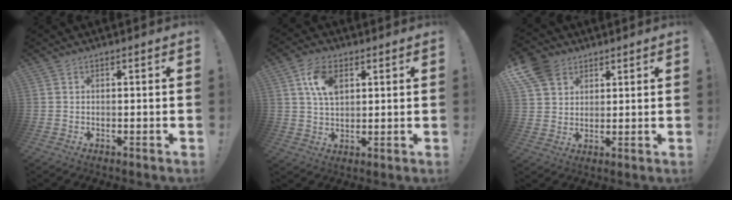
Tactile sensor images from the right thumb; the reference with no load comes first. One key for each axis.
{"total": 9.3, "fx": 3.7, "fy": 5.8, "fz": 6.2, "tx": -0.117, "ty": 0.000, "tz": 0.070}
{"total": 9.0, "fx": 5.2, "fy": 6.6, "fz": 3.2, "tx": -0.070, "ty": -0.024, "tz": 0.102}